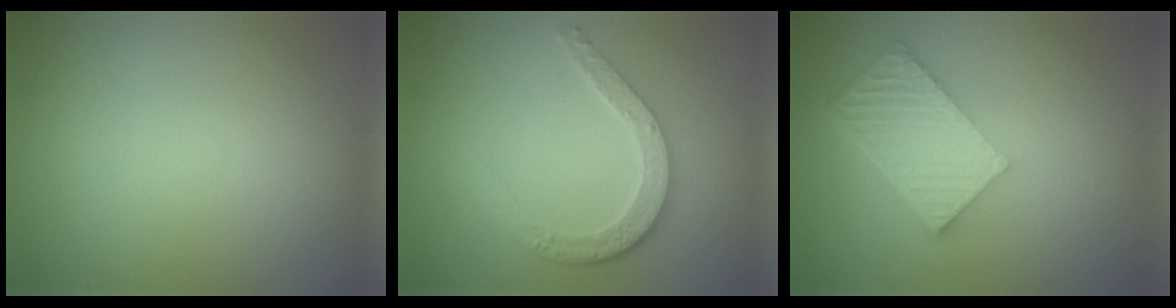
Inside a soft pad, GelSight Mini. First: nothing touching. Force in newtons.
{"total": 3.8, "press": 2.9, "slide": 2.5}
{"total": 6.7, "press": 4.8, "slide": 4.6}